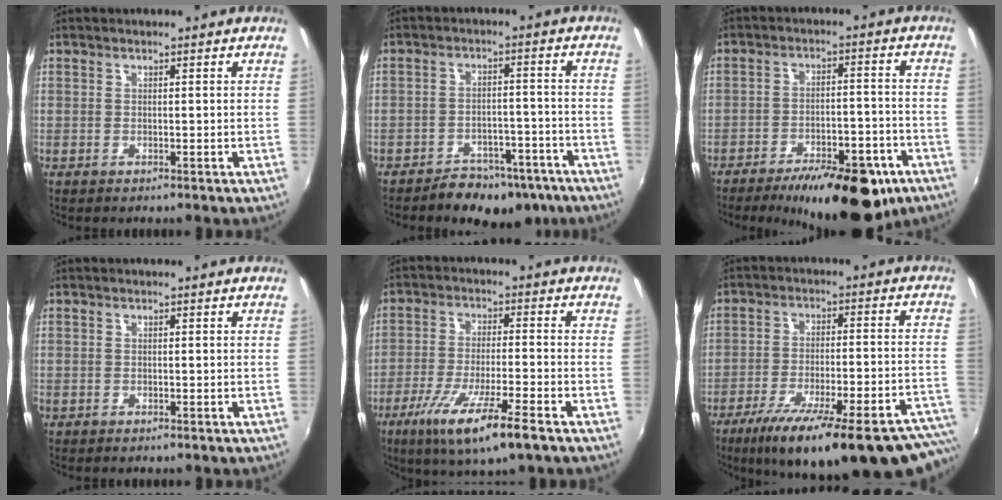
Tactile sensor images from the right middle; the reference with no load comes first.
{"total": 11.7, "force": [-9.3, 5.5, 4.4], "torque": [-0.089, 0.009, -0.113]}
{"total": 18.3, "force": [-12.6, 6.6, 11.5], "torque": [-0.182, -0.016, -0.168]}
{"total": 0.6, "force": [-0.5, 0.3, 0.1], "torque": [-0.004, -0.003, -0.009]}
{"total": 12.6, "force": [-7.3, 1.1, 10.2], "torque": [-0.205, -0.037, -0.132]}
{"total": 28.9, "force": [-22.0, 5.9, 17.8], "torque": [-0.262, -0.050, -0.302]}